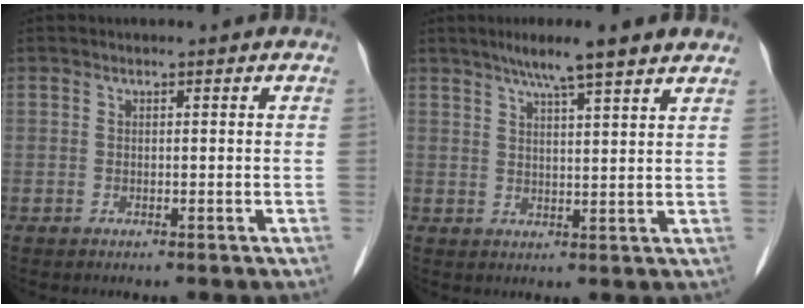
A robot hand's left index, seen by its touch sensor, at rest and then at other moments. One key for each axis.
{"total": 8.5, "fx": 6.6, "fy": 0.1, "fz": 5.3, "tx": -0.085, "ty": 0.019, "tz": 0.099}